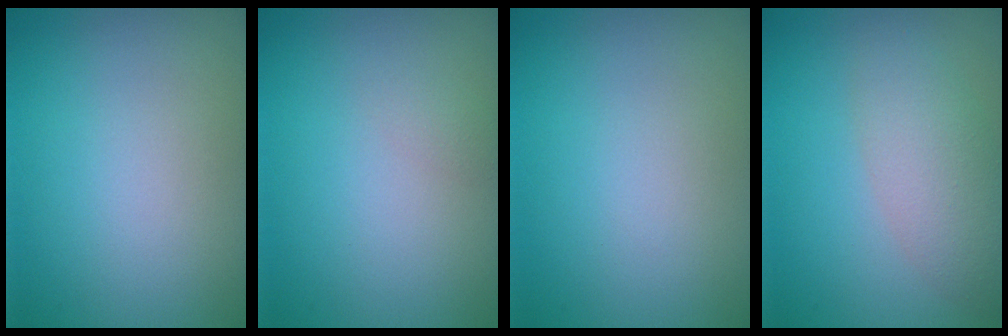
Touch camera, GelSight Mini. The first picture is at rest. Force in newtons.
{"total": 0.6, "press": 0.6, "slide": 0.0}
{"total": 0.0}
{"total": 4.0, "press": 3.9, "slide": 0.2}